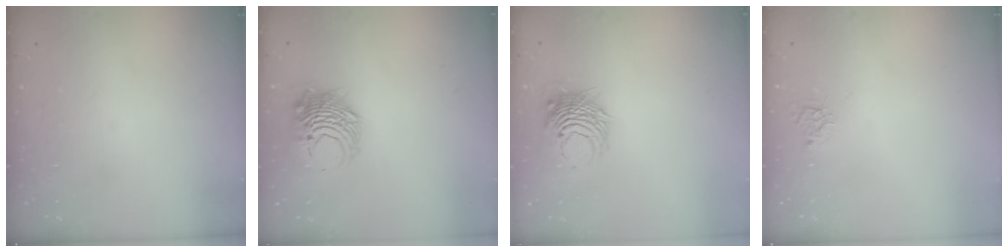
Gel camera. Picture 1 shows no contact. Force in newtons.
{"total": 10.4, "press": 10.3, "slide": 1.3}
{"total": 8.2, "press": 8.1, "slide": 0.7}
{"total": 3.9, "press": 3.8, "slide": 0.3}